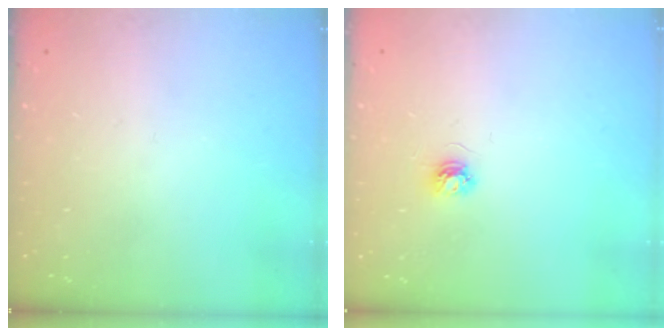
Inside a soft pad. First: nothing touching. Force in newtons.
{"total": 3.4, "press": 3.4, "slide": 0.4}